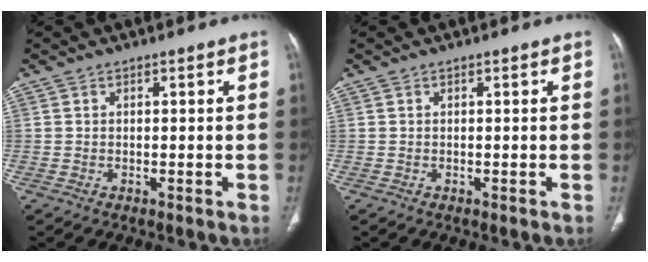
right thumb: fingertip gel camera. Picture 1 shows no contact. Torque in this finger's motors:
{"motor_torque": [0.02, 0.02, 0.00, 0.00, 0.00]}